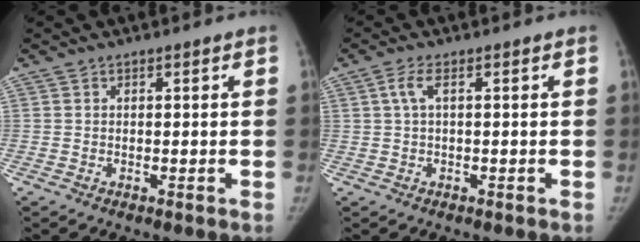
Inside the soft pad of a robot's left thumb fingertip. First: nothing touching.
{"total": 2.1, "force": [0.5, 0.6, 2.0], "torque": [-0.056, 0.013, 0.013]}